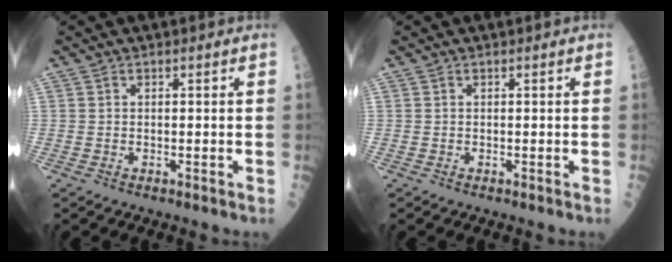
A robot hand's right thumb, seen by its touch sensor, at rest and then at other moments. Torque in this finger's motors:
{"motor_torque": [0.00, 0.00, -0.01, -0.01, 0.00]}